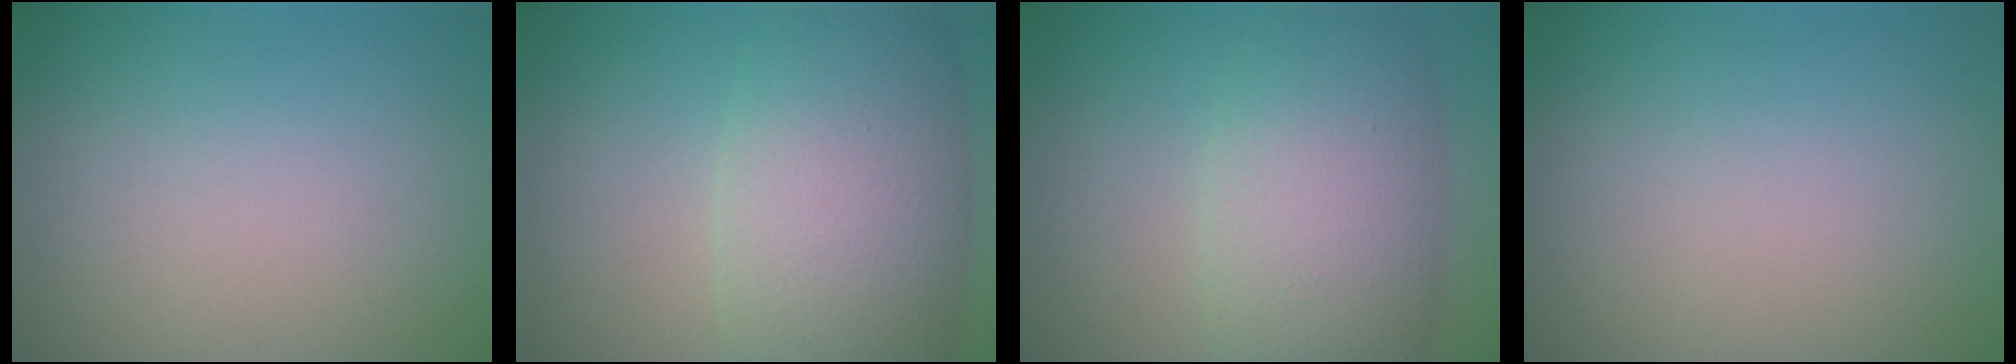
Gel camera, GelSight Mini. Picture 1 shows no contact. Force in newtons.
{"total": 10.4, "press": 10.3, "slide": 0.4}
{"total": 8.3, "press": 8.3, "slide": 0.2}
{"total": 0.0}